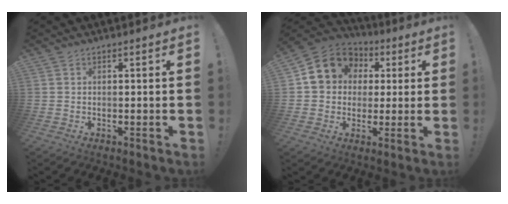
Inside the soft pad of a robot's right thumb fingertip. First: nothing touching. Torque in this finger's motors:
{"motor_torque": [1.31, 1.31, 0.04, 0.03, 0.13]}